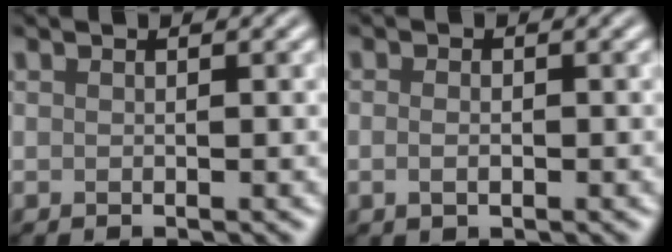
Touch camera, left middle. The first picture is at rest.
{"total": 1.3, "force": [-0.3, 0.8, 1.0], "torque": [-0.021, -0.001, -0.006]}